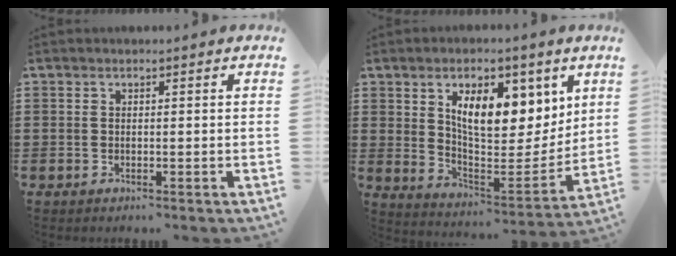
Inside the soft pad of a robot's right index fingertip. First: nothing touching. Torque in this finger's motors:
{"motor_torque": [1.40, 0.73, 1.05, 0.21]}